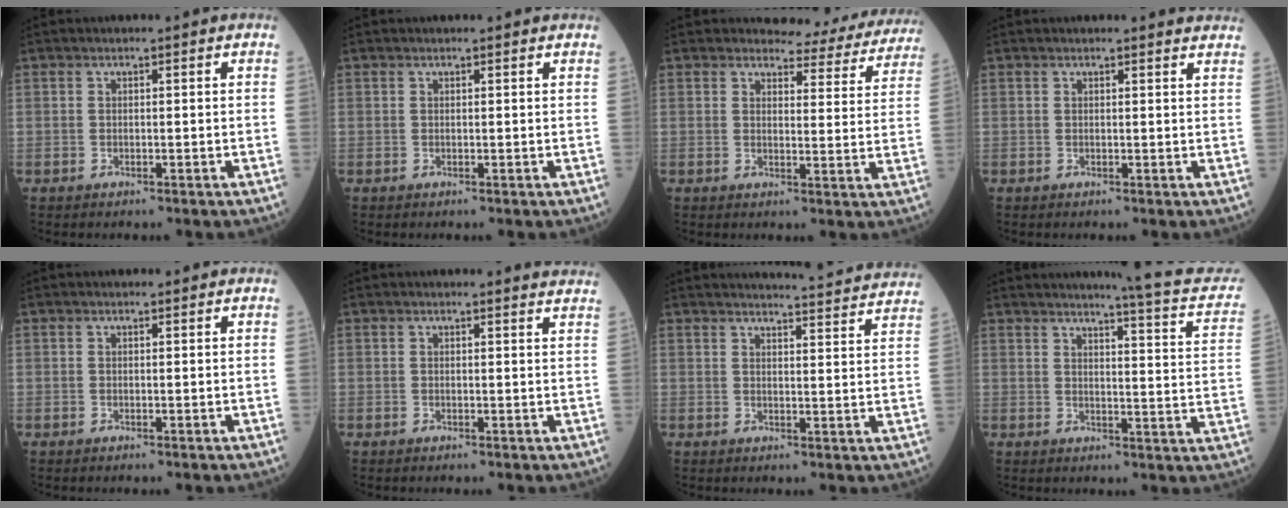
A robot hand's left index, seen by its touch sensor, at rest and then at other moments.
{"total": 0.9, "force": [0.9, 0.1, 0.1], "torque": [-0.006, 0.000, 0.008]}
{"total": 10.4, "force": [10.0, 2.5, 0.8], "torque": [0.012, -0.034, 0.091]}
{"total": 3.2, "force": [3.2, 0.2, 0.2], "torque": [-0.004, -0.006, 0.019]}
{"total": 0.8, "force": [0.7, 0.2, 0.1], "torque": [-0.010, 0.001, 0.010]}
{"total": 3.8, "force": [3.8, -0.1, 0.3], "torque": [-0.005, -0.012, 0.021]}
{"total": 13.8, "force": [13.6, -0.2, 2.5], "torque": [-0.027, -0.044, 0.141]}
{"total": 12.4, "force": [11.1, 0.4, 5.4], "torque": [-0.058, -0.041, 0.107]}